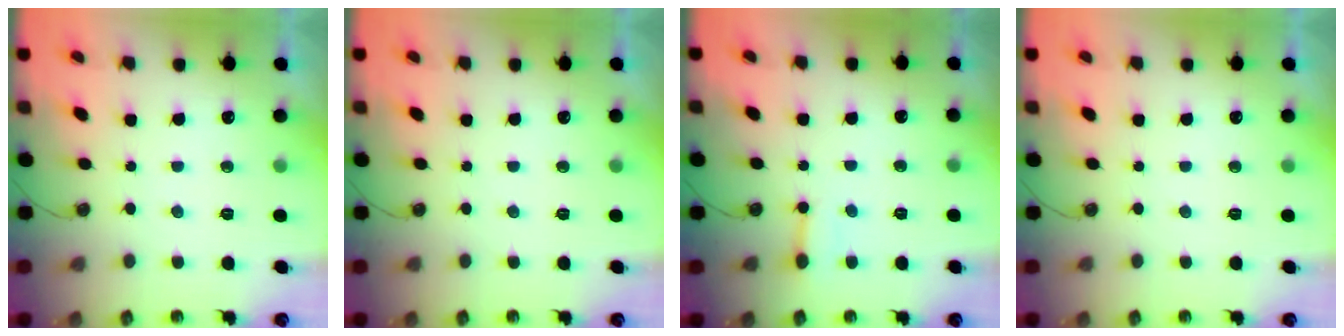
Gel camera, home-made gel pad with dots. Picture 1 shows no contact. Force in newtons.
{"total": 0.0}
{"total": 3.3, "press": 3.3, "slide": 0.2}
{"total": 0.0}